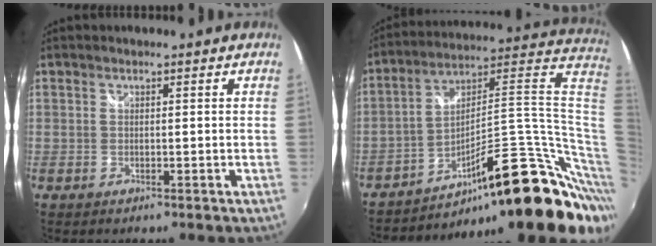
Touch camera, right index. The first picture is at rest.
{"total": 26.6, "force": [-9.1, 8.5, 23.5], "torque": [-0.316, 0.032, -0.125]}